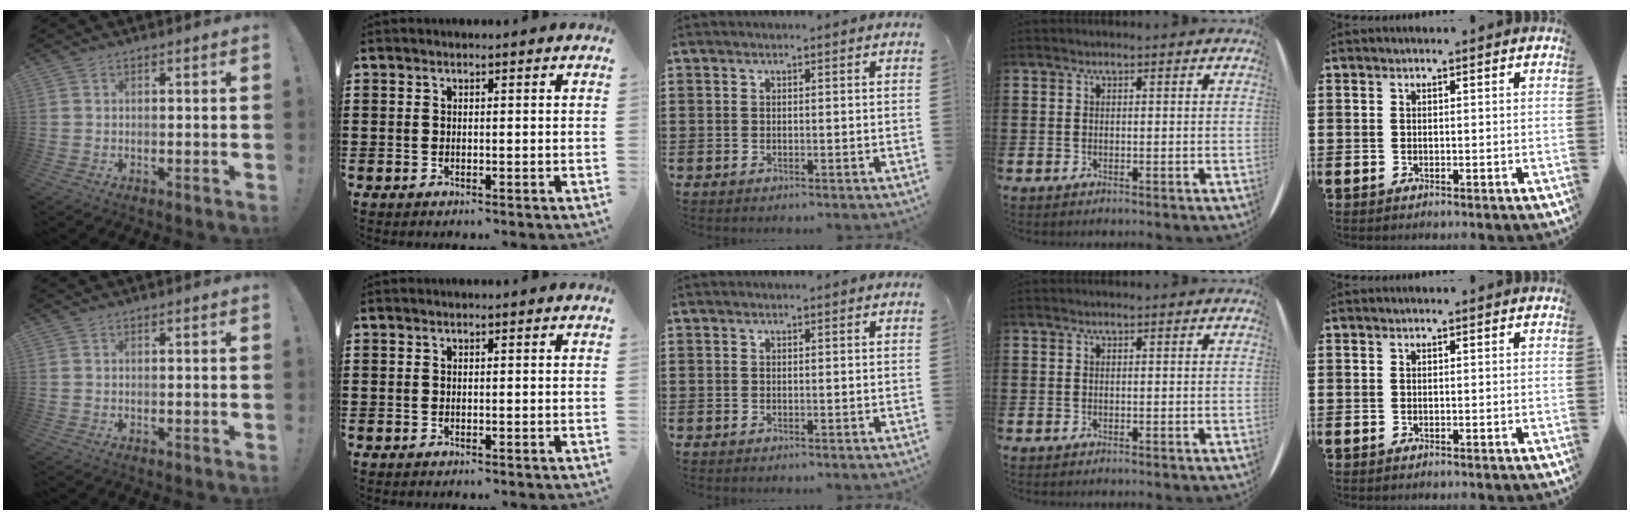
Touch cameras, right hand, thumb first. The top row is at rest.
{}